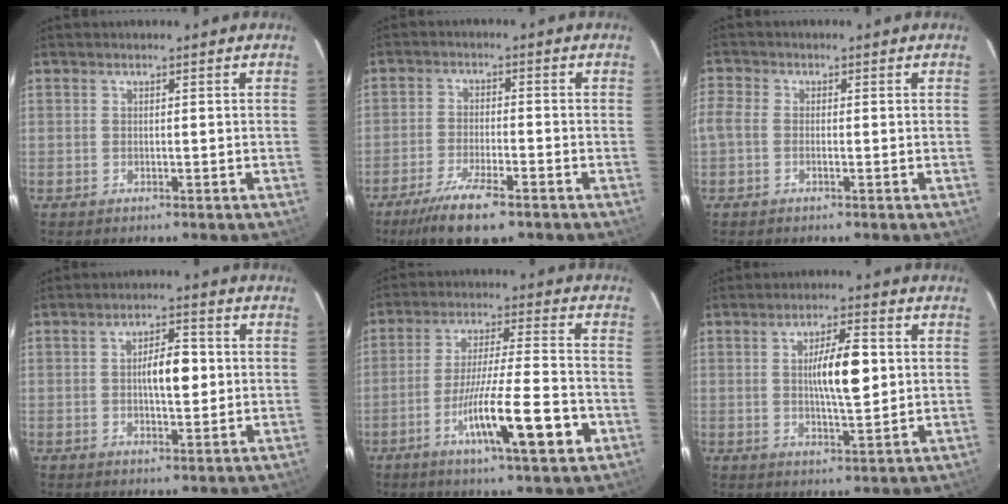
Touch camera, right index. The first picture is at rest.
{"total": 8.4, "force": [-5.9, 1.4, 5.9], "torque": [-0.110, -0.018, -0.101]}
{"total": 3.2, "force": [-0.5, 1.9, 2.6], "torque": [-0.074, 0.015, -0.012]}
{"total": 5.7, "force": [0.2, 1.9, 5.4], "torque": [-0.089, 0.011, 0.005]}
{"total": 13.7, "force": [-5.5, 0.6, 12.6], "torque": [-0.216, -0.012, -0.091]}
{"total": 7.9, "force": [0.9, 1.5, 7.7], "torque": [-0.130, 0.006, 0.017]}